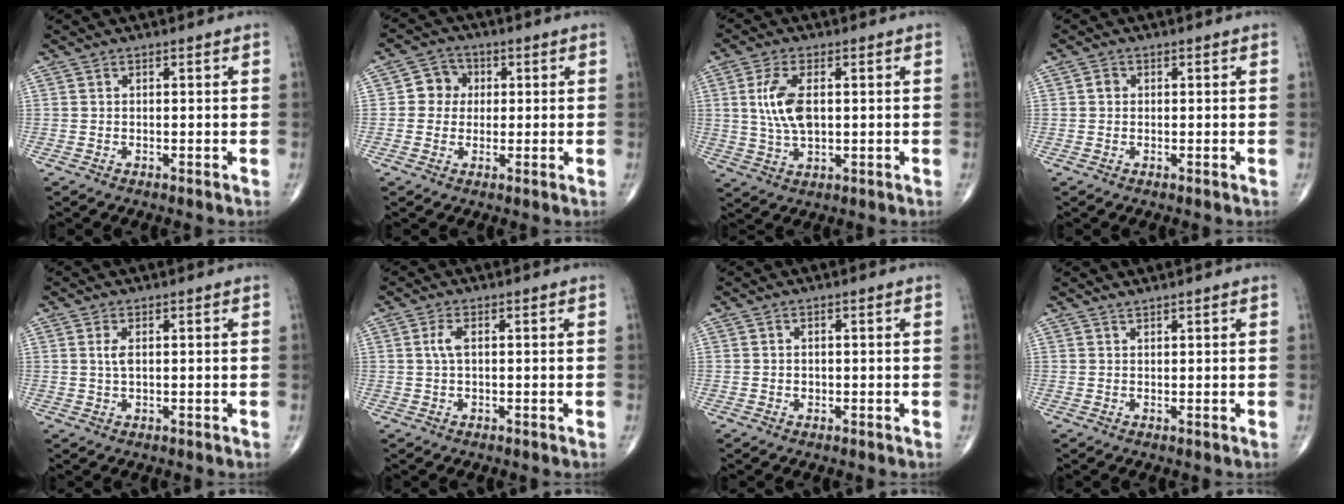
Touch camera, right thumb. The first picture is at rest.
{"total": 5.0, "force": [0.6, 4.7, 1.7], "torque": [0.003, 0.009, 0.000]}
{"total": 8.1, "force": [1.2, 4.0, 6.9], "torque": [-0.147, -0.004, 0.025]}
{"total": 1.1, "force": [0.1, 1.0, 0.5], "torque": [-0.004, 0.002, -0.001]}
{"total": 2.1, "force": [0.5, 0.9, 1.9], "torque": [-0.043, 0.000, 0.014]}
{"total": 2.2, "force": [0.4, 0.8, 2.1], "torque": [-0.054, 0.006, 0.008]}
{"total": 0.7, "force": [-0.1, 0.6, 0.4], "torque": [-0.004, 0.001, -0.002]}
{"total": 0.8, "force": [0.8, 0.0, 0.1], "torque": [-0.001, -0.006, 0.015]}